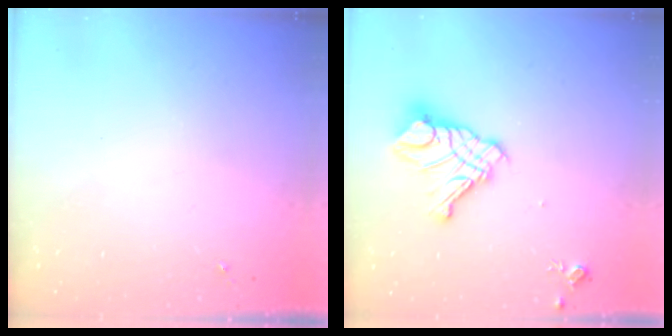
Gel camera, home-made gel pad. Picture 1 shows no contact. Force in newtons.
{"total": 14.3, "press": 14.2, "slide": 1.6}